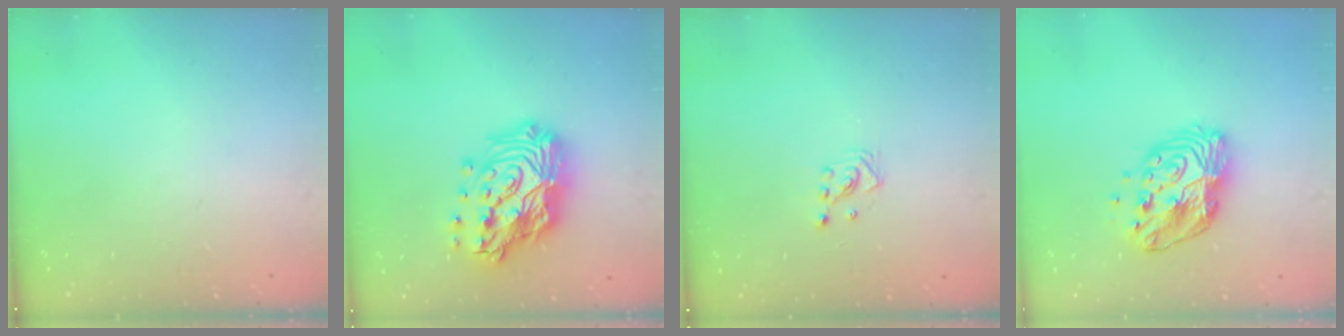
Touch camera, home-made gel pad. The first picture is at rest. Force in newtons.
{"total": 23.4, "press": 23.3, "slide": 2.1}
{"total": 2.6, "press": 2.6, "slide": 0.3}
{"total": 12.3, "press": 12.3, "slide": 1.0}